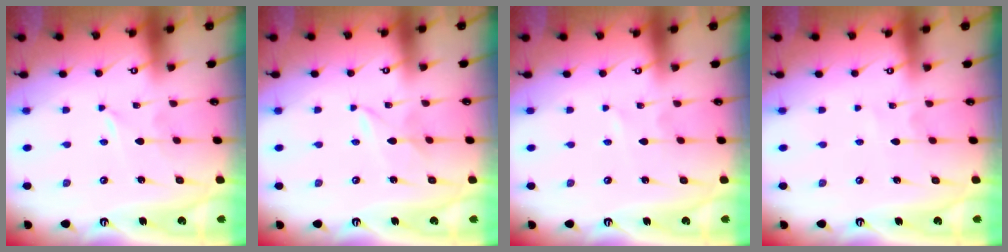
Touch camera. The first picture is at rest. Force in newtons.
{"total": 2.1, "press": 2.0, "slide": 0.2}
{"total": 0.6, "press": 0.6, "slide": 0.1}
{"total": 2.1, "press": 2.0, "slide": 0.3}